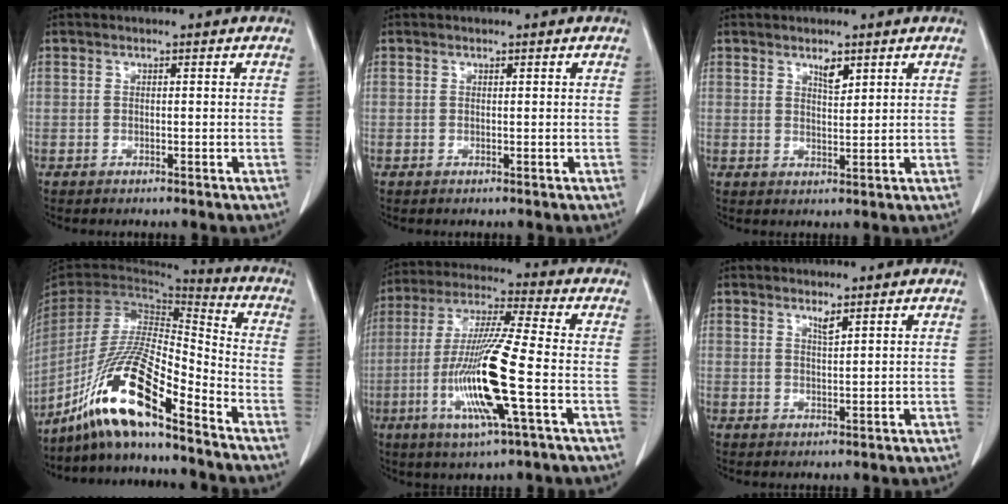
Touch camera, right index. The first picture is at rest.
{"total": 0.0}
{"total": 2.4, "force": [1.7, 0.7, 1.6], "torque": [-0.029, -0.004, 0.032]}
{"total": 16.2, "force": [-11.3, 1.2, 11.5], "torque": [-0.226, -0.014, -0.215]}
{"total": 14.8, "force": [-3.9, 0.0, 14.3], "torque": [-0.292, -0.014, -0.076]}
{"total": 1.4, "force": [1.1, -0.1, 0.9], "torque": [-0.017, -0.007, 0.022]}